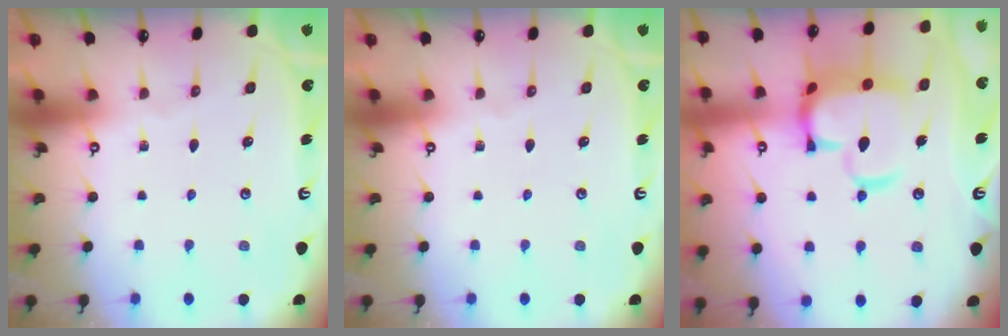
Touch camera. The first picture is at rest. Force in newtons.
{"total": 0.0}
{"total": 13.3, "press": 13.2, "slide": 1.7}